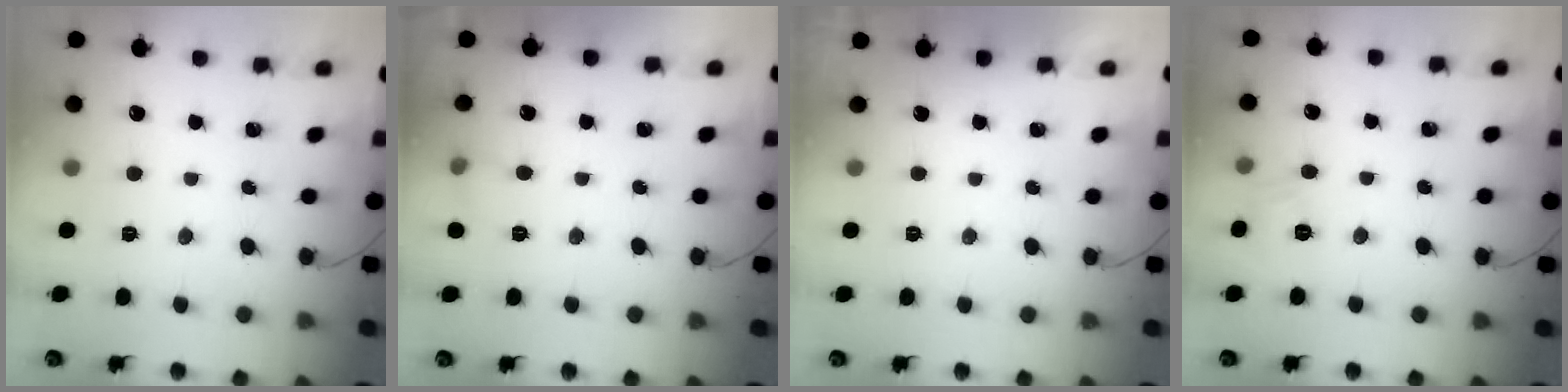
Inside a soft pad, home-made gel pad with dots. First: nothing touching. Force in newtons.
{"total": 5.0, "press": 4.8, "slide": 1.6}
{"total": 0.0}
{"total": 5.2, "press": 5.0, "slide": 1.4}